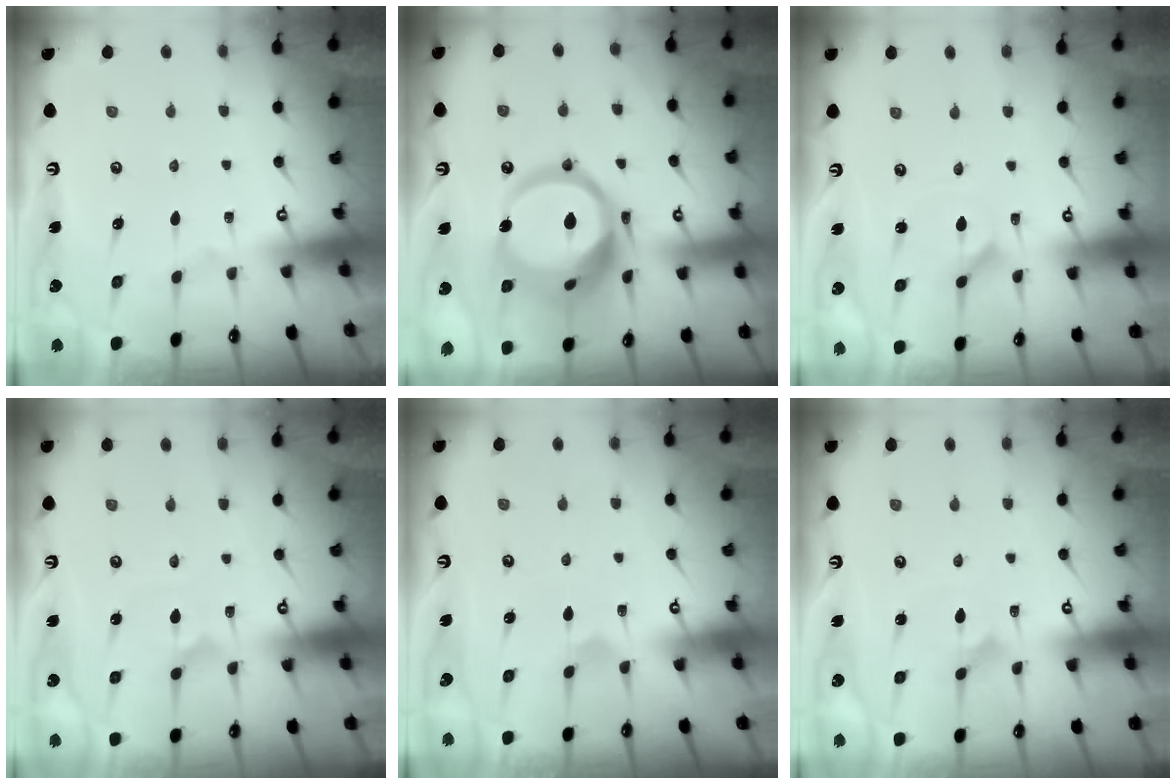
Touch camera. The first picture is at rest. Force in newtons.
{"total": 20.6, "press": 20.4, "slide": 2.4}
{"total": 2.0, "press": 2.0, "slide": 0.4}
{"total": 1.1, "press": 1.0, "slide": 0.2}
{"total": 2.5, "press": 2.5, "slide": 0.1}
{"total": 0.9, "press": 0.9, "slide": 0.1}